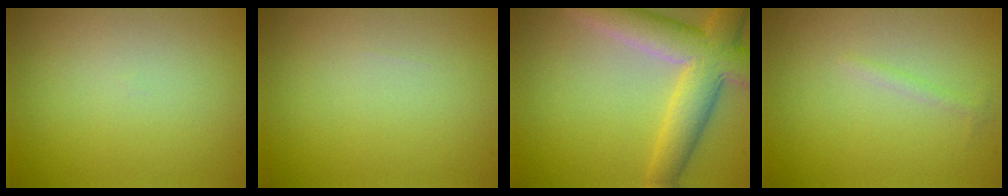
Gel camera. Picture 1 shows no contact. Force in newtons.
{"total": 0.0}
{"total": 7.5, "press": 7.5, "slide": 0.6}
{"total": 0.6, "press": 0.6, "slide": 0.0}